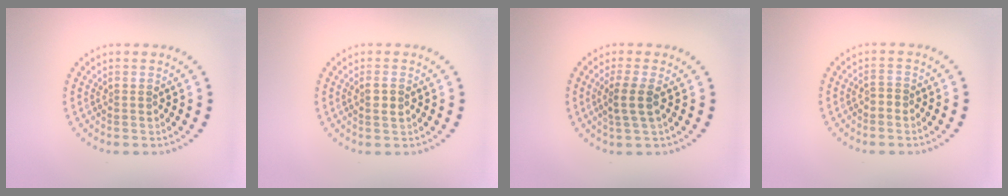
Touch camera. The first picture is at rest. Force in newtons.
{"total": 1.2, "press": 1.1, "slide": 0.5}
{"total": 2.2, "press": 1.7, "slide": 1.4}
{"total": 0.9, "press": 0.8, "slide": 0.5}